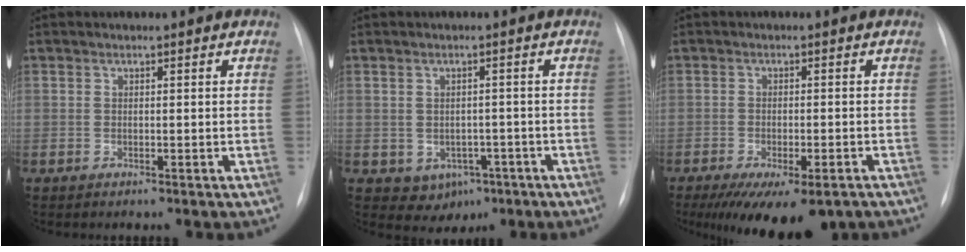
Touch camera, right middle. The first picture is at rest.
{"total": 5.0, "force": [-2.1, 4.0, 2.2], "torque": [-0.027, 0.008, -0.014]}
{"total": 12.3, "force": [-8.4, 4.4, 7.8], "torque": [-0.112, -0.018, -0.118]}